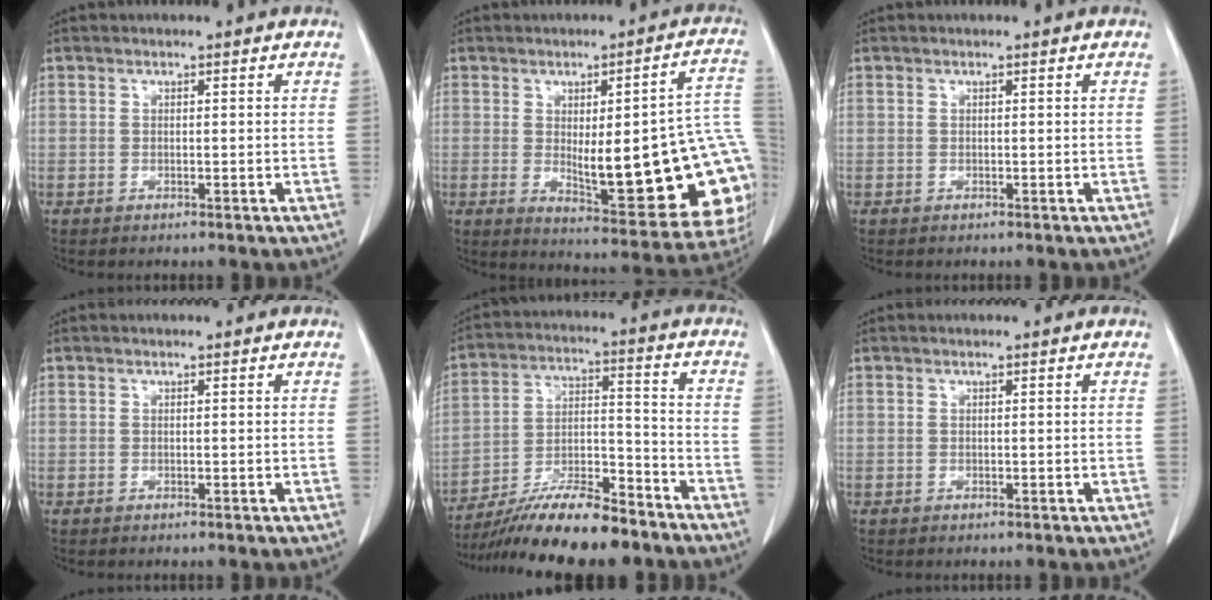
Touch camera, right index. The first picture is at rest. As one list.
[{"total": 24.2, "force": [-2.3, 5.8, 23.4], "torque": [-0.209, 0.010, -0.011]}, {"total": 0.0}, {"total": 0.0}, {"total": 15.6, "force": [-13.1, 2.4, 8.1], "torque": [-0.148, 0.004, -0.228]}, {"total": 0.0}]